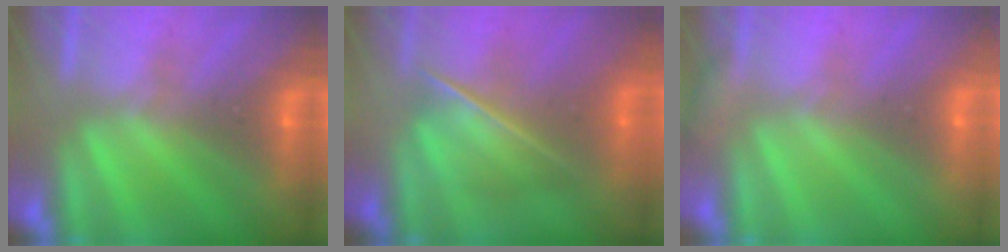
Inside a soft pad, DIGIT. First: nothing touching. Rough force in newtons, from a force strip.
{"total": 2.7}
{"total": 2.3}